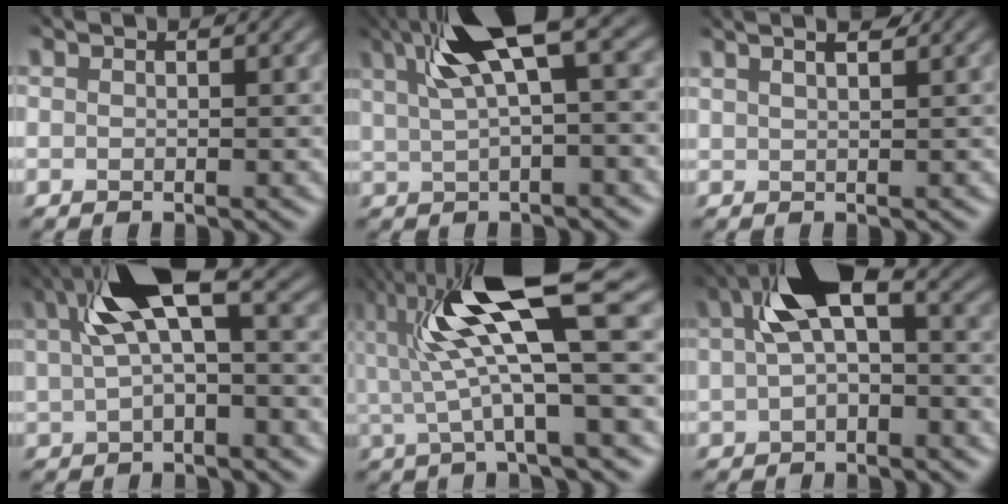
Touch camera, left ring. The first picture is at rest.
{"total": 7.1, "force": [3.3, 2.1, 5.9], "torque": [-0.123, 0.014, 0.064]}
{"total": 3.3, "force": [2.4, 1.2, 1.9], "torque": [-0.018, 0.026, 0.021]}
{"total": 6.1, "force": [1.8, 2.1, 5.4], "torque": [-0.111, 0.009, 0.028]}
{"total": 8.8, "force": [1.7, 1.7, 8.5], "torque": [-0.171, -0.002, 0.038]}
{"total": 5.7, "force": [0.8, 2.9, 4.9], "torque": [-0.098, 0.012, 0.010]}